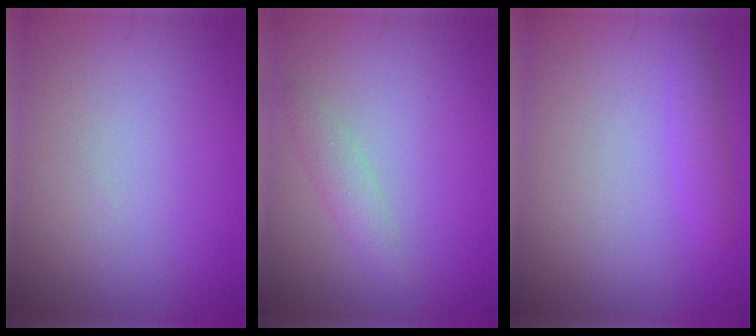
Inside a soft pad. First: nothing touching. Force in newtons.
{"total": 1.6, "press": 1.6, "slide": 0.1}
{"total": 1.6, "press": 1.6, "slide": 0.0}